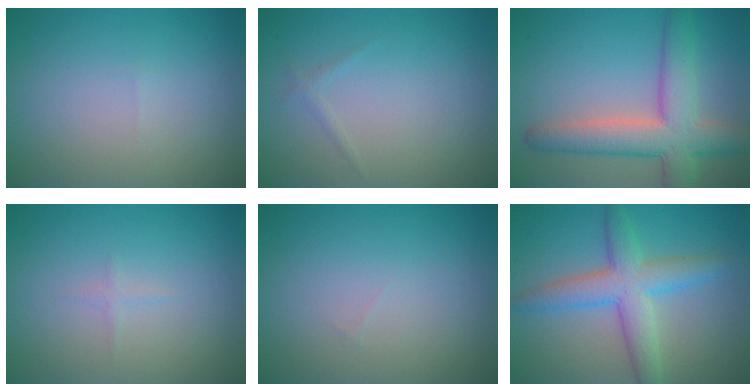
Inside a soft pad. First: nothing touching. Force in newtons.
{"total": 0.7, "press": 0.7, "slide": 0.1}
{"total": 7.4, "press": 7.4, "slide": 0.6}
{"total": 0.6, "press": 0.6, "slide": 0.0}
{"total": 0.0}
{"total": 5.4, "press": 5.4, "slide": 0.0}